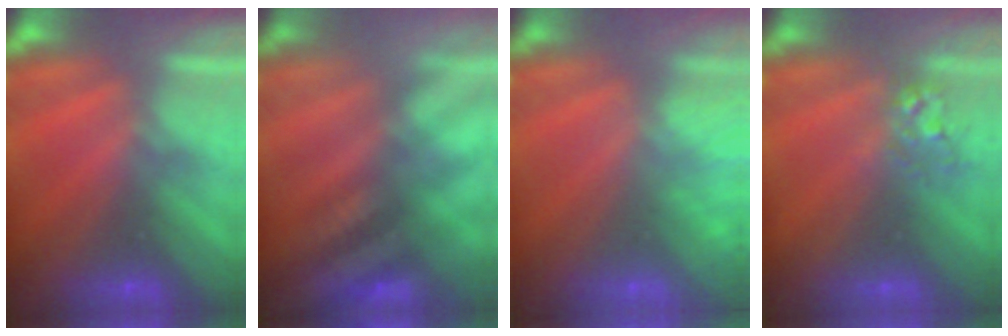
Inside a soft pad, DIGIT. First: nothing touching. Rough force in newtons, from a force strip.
{"total": 2.9}
{"total": 8.4}
{"total": 2.7}